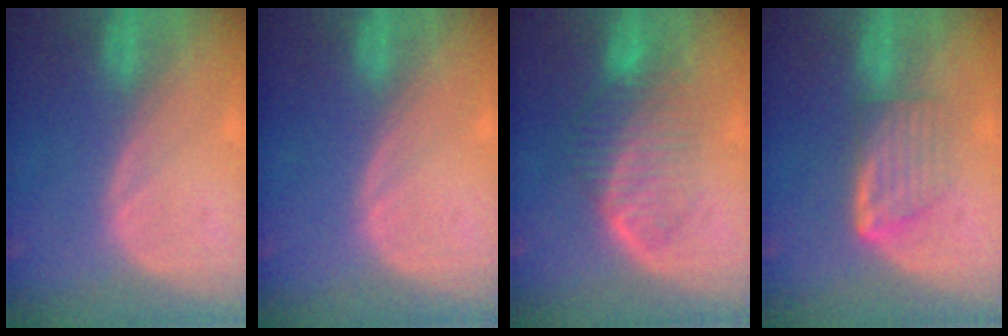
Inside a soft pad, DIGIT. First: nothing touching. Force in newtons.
{"total": 0.0}
{"total": 7.2, "press": 6.6, "slide": 2.7}
{"total": 5.8, "press": 5.3, "slide": 2.3}